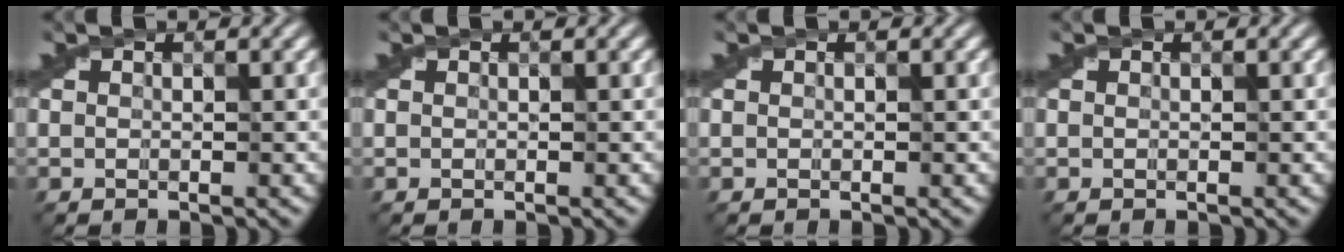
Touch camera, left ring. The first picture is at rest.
{"total": 0.0}
{"total": 0.0}
{"total": 0.0}